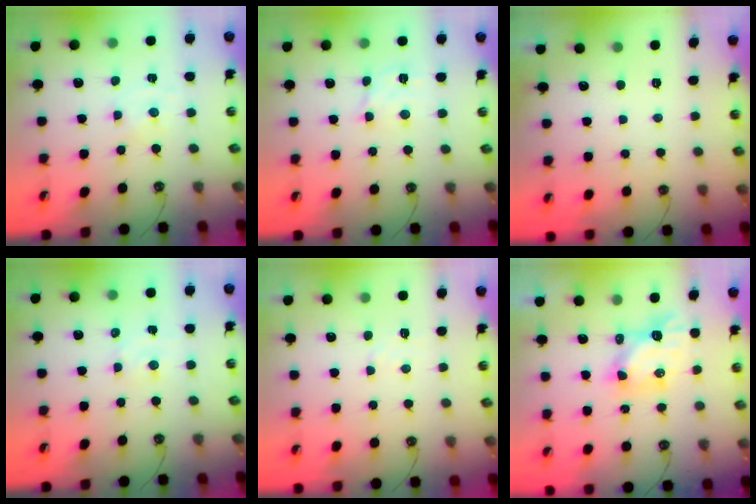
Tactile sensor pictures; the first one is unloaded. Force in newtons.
{"total": 5.2, "press": 5.1, "slide": 0.3}
{"total": 0.0}
{"total": 2.6, "press": 2.6, "slide": 0.3}
{"total": 4.5, "press": 4.5, "slide": 0.7}
{"total": 6.6, "press": 6.6, "slide": 0.1}